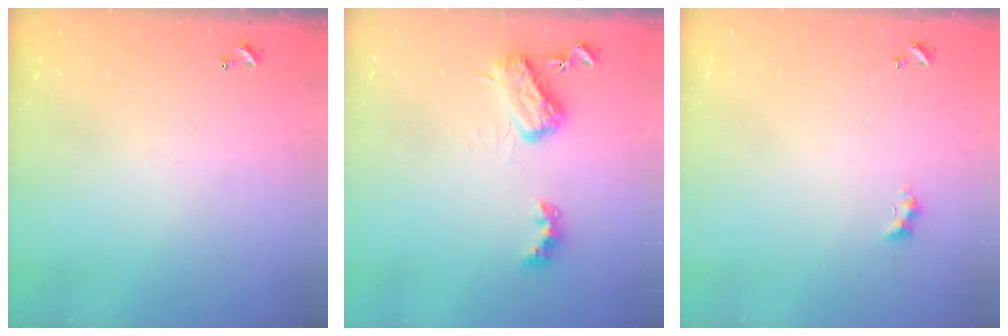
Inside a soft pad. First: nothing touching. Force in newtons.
{"total": 5.3, "press": 5.2, "slide": 0.8}
{"total": 2.7, "press": 2.6, "slide": 0.6}